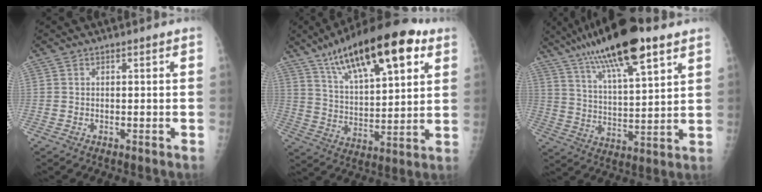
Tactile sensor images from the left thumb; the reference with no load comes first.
{"total": 23.2, "force": [12.5, 8.4, 17.6], "torque": [-0.261, -0.029, 0.210]}
{"total": 20.7, "force": [13.1, 5.0, 15.2], "torque": [-0.261, -0.030, 0.228]}